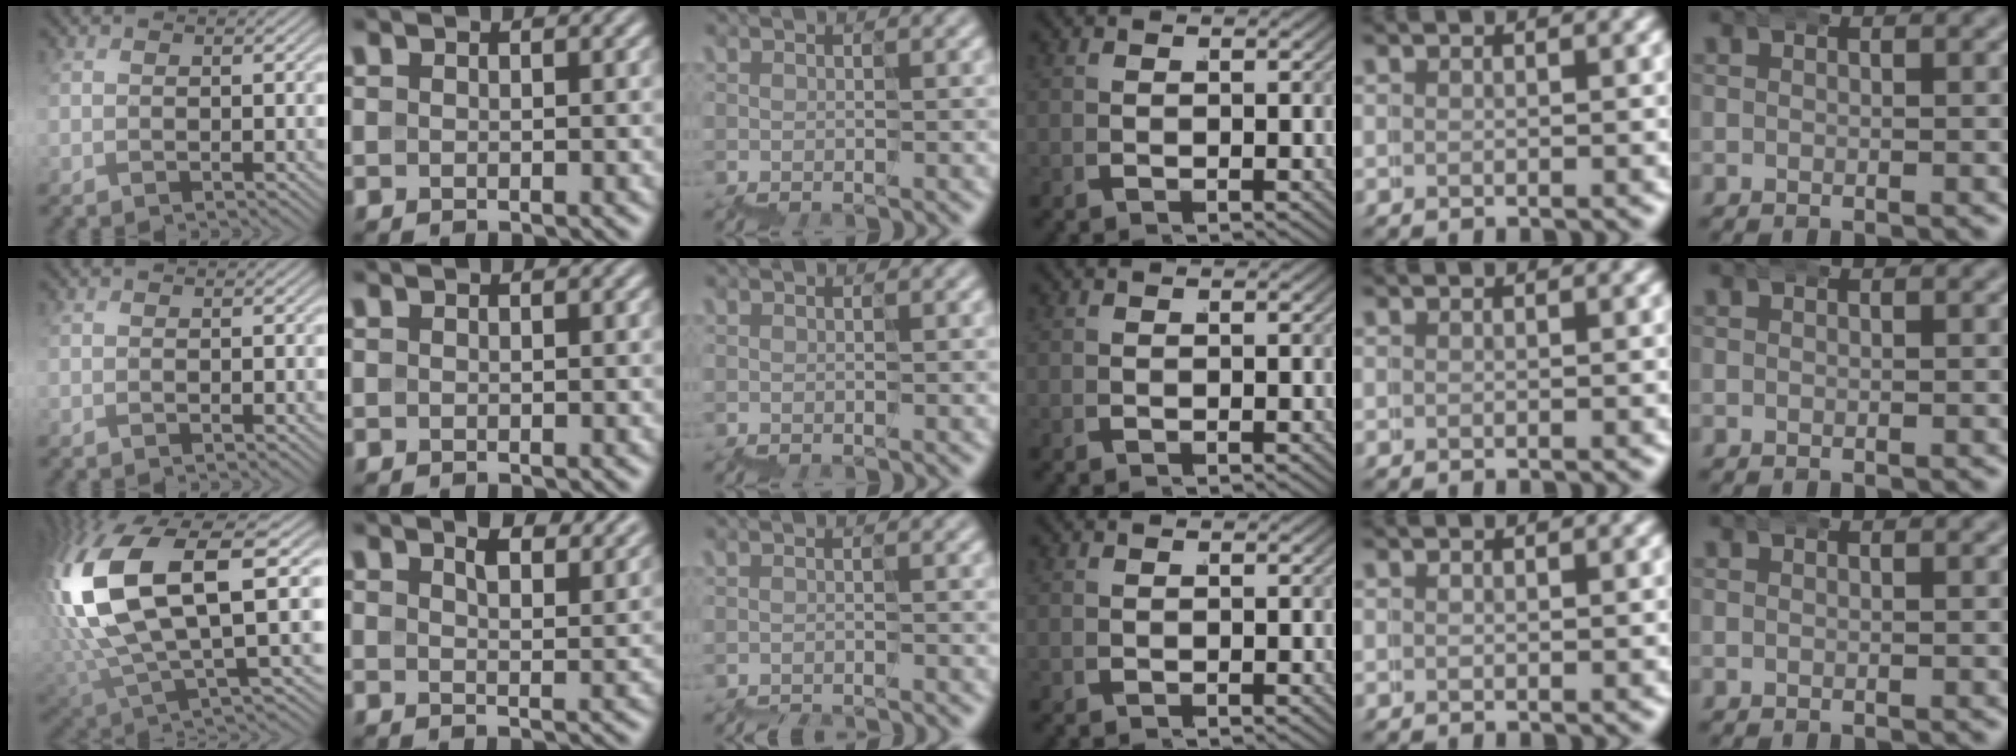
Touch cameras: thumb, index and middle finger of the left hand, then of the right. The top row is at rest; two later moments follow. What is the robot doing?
{"motion": "wrap", "object": "belt"}